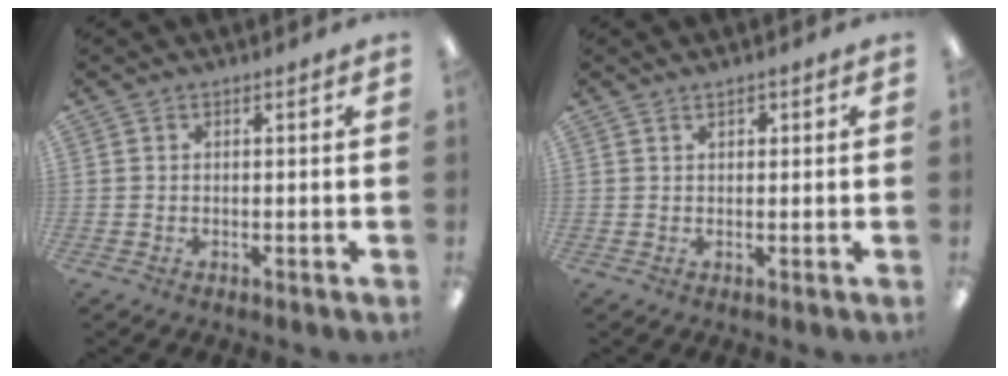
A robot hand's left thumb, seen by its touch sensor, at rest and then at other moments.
{"total": 1.5, "force": [1.0, 0.8, 0.8], "torque": [-0.008, -0.001, 0.016]}